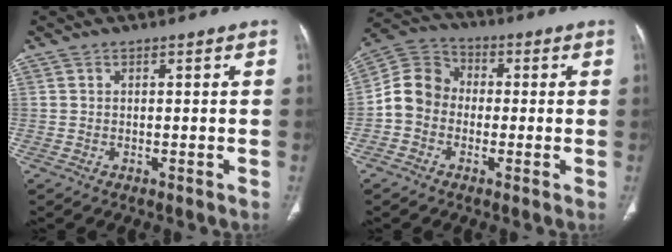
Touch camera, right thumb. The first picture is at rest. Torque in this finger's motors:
{"motor_torque": [1.50, 1.35, 0.57, -0.73, 0.04]}